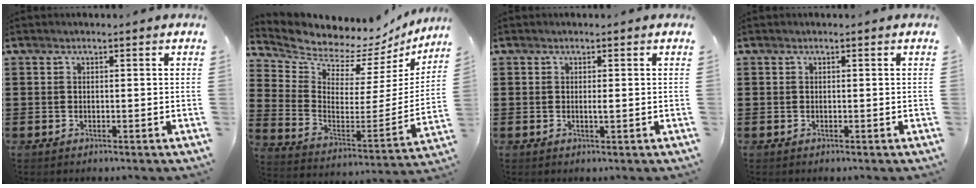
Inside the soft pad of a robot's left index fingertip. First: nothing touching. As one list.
[{"total": 6.1, "force": [6.1, 0.8, -0.3], "torque": [-0.040, -0.071, 0.098]}, {"total": 0.9, "force": [0.1, 0.1, 0.8], "torque": [-0.018, -0.002, 0.002]}, {"total": 0.0}]